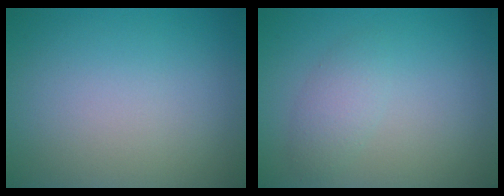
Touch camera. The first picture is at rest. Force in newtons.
{"total": 1.8, "press": 1.8, "slide": 0.0}